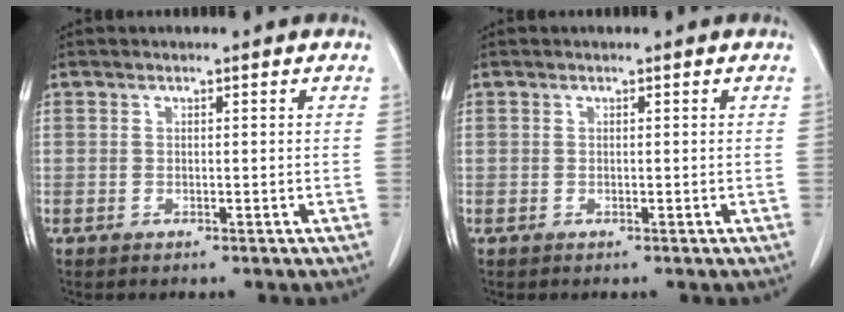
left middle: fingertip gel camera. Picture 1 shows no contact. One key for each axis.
{"total": 0.0}